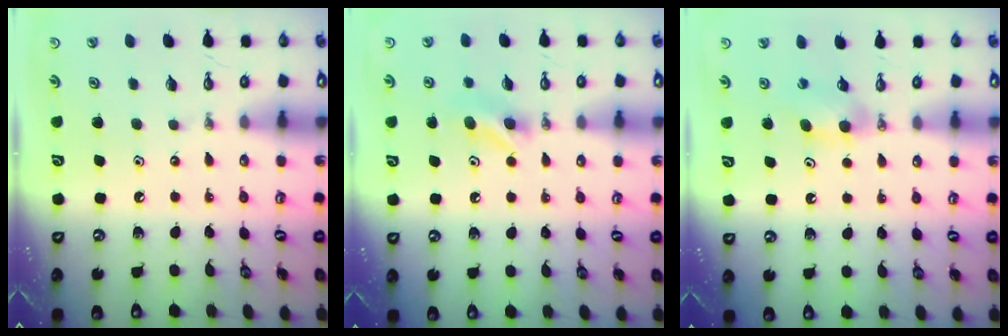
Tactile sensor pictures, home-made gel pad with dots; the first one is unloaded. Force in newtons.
{"total": 5.7, "press": 5.5, "slide": 1.5}
{"total": 5.9, "press": 5.8, "slide": 1.0}